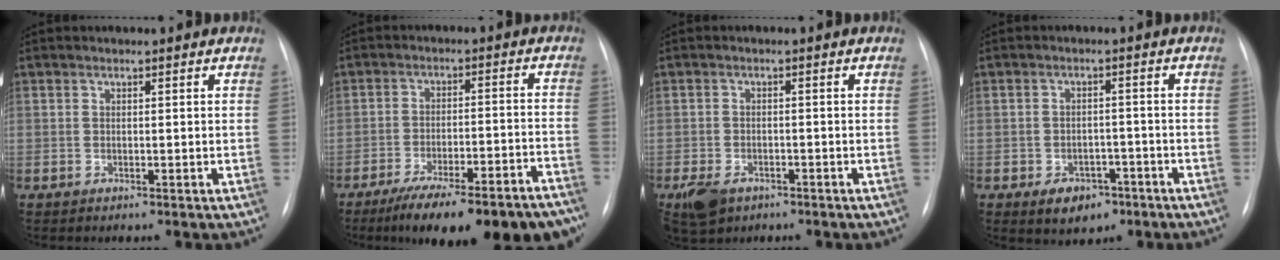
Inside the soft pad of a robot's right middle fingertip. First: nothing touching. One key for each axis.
{"total": 21.3, "fx": -16.8, "fy": 3.6, "fz": 12.6, "tx": -0.132, "ty": 0.007, "tz": -0.239}
{"total": 5.7, "fx": -3.5, "fy": 3.6, "fz": 2.7, "tx": -0.056, "ty": -0.006, "tz": -0.052}
{"total": 5.5, "fx": -3.1, "fy": 3.7, "fz": 2.7, "tx": -0.038, "ty": 0.008, "tz": -0.034}